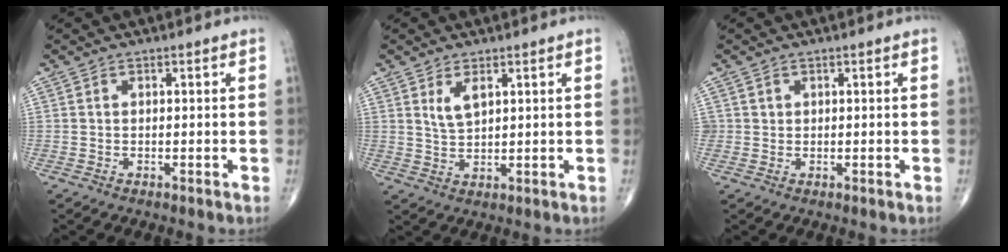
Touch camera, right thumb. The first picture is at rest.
{"total": 3.7, "force": [1.8, 1.6, 2.8], "torque": [-0.049, -0.012, 0.039]}
{"total": 0.9, "force": [0.2, 0.8, 0.0], "torque": [0.012, 0.002, 0.002]}